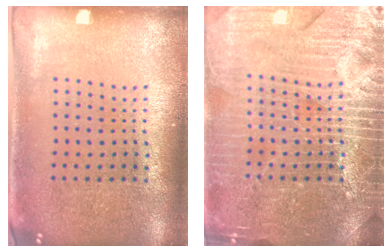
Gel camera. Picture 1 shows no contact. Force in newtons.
{"total": 7.1, "press": 7.0, "slide": 0.9}